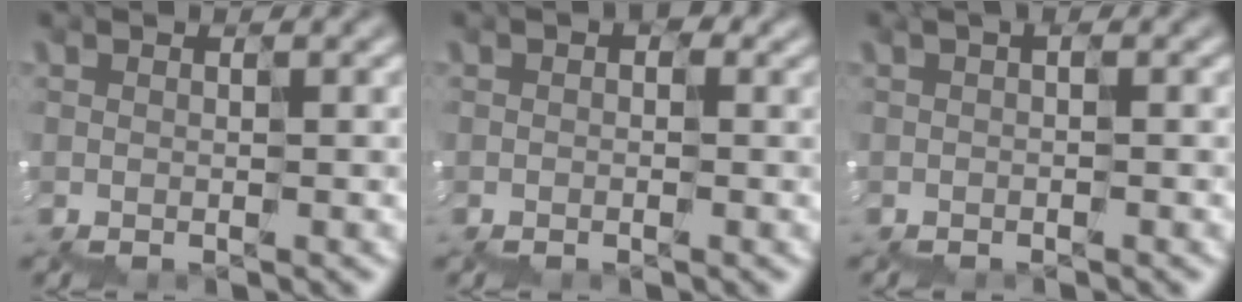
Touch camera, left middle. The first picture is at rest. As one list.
[{"total": 1.7, "force": [0.4, 1.1, 1.1], "torque": [-0.018, 0.006, 0.003]}, {"total": 0.6, "force": [-0.1, 0.2, 0.6], "torque": [-0.009, -0.003, -0.001]}]